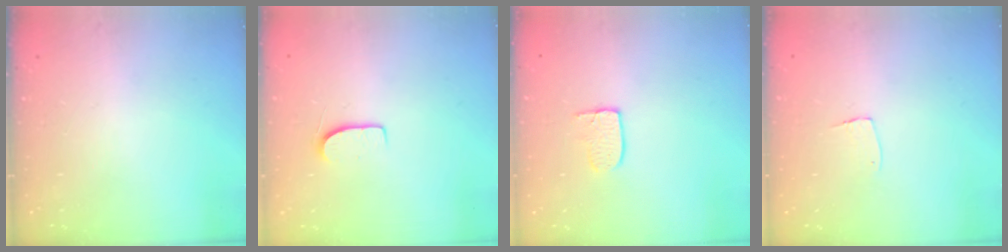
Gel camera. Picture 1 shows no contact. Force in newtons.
{"total": 7.1, "press": 7.1, "slide": 0.6}
{"total": 4.9, "press": 4.9, "slide": 0.3}
{"total": 5.4, "press": 5.4, "slide": 0.3}